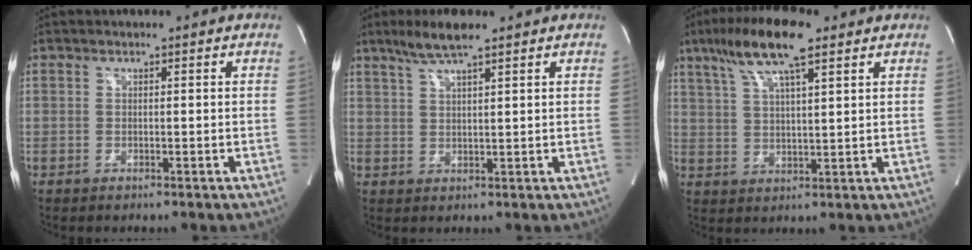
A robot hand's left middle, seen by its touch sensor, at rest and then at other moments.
{"total": 5.5, "force": [4.1, 0.3, 3.7], "torque": [-0.081, 0.009, 0.080]}
{"total": 11.5, "force": [7.2, 1.9, 8.7], "torque": [-0.170, 0.020, 0.128]}